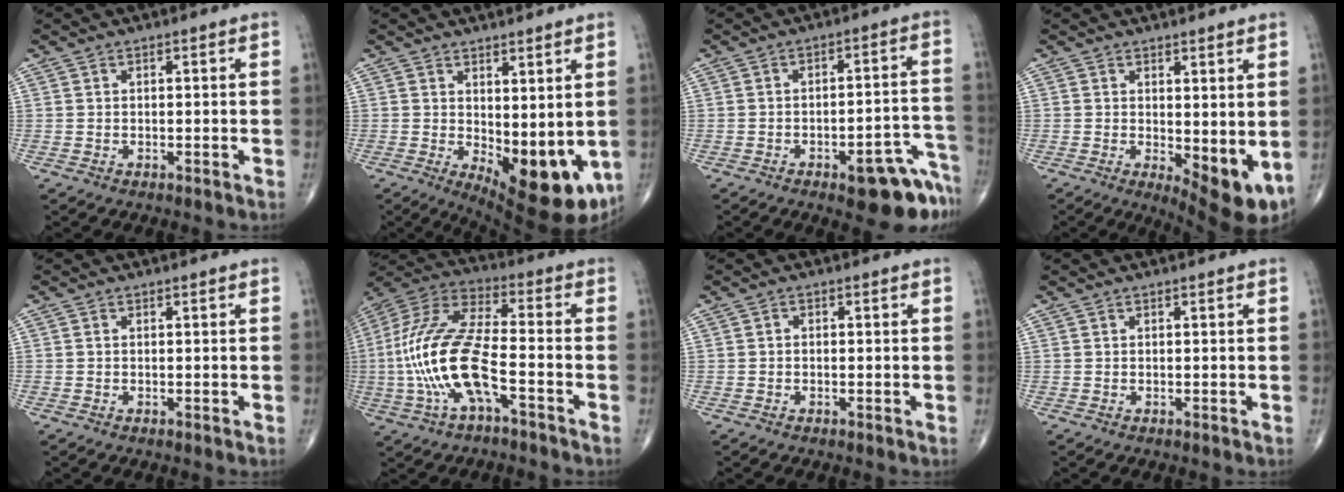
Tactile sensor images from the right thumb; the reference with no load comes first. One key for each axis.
{"total": 13.0, "fx": -0.8, "fy": 5.5, "fz": 11.7, "tx": -0.147, "ty": -0.032, "tz": 0.008}
{"total": 12.6, "fx": -7.4, "fy": 4.1, "fz": 9.4, "tx": -0.073, "ty": 0.062, "tz": -0.086}
{"total": 8.7, "fx": -0.4, "fy": 3.4, "fz": 8.0, "tx": -0.101, "ty": -0.023, "tz": 0.006}
{"total": 0.0}
{"total": 18.6, "fx": -4.7, "fy": 6.6, "fz": 16.8, "tx": -0.371, "ty": 0.040, "tz": -0.087}
{"total": 0.7, "fx": -0.1, "fy": 0.5, "fz": 0.4, "tx": -0.003, "ty": 0.002, "tz": -0.008}
{"total": 0.0}